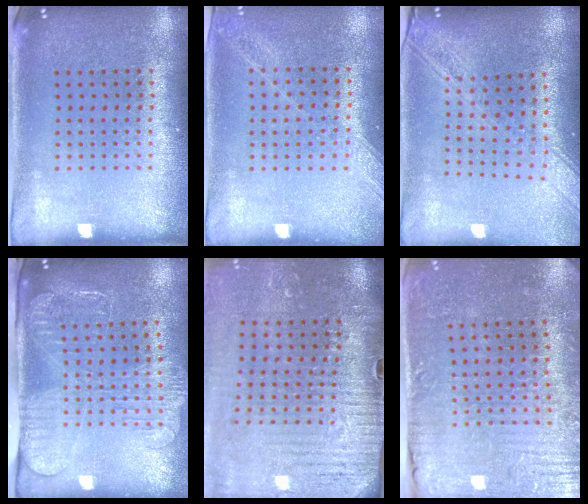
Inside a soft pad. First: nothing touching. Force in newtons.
{"total": 1.2, "press": 1.1, "slide": 0.1}
{"total": 2.2, "press": 1.9, "slide": 1.2}
{"total": 2.6, "press": 2.0, "slide": 1.6}
{"total": 4.1, "press": 3.8, "slide": 1.4}
{"total": 3.9, "press": 3.8, "slide": 0.5}